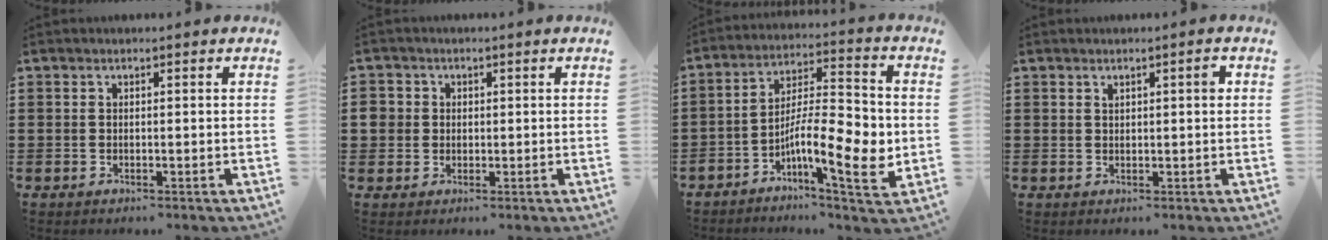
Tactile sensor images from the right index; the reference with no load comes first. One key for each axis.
{"total": 2.5, "fx": 0.3, "fy": 2.4, "fz": 0.3, "tx": -0.018, "ty": 0.010, "tz": 0.004}
{"total": 11.5, "fx": -2.9, "fy": 3.2, "fz": 10.7, "tx": -0.188, "ty": -0.008, "tz": -0.054}
{"total": 1.6, "fx": 0.6, "fy": 0.3, "fz": 1.4, "tx": -0.019, "ty": 0.001, "tz": 0.007}